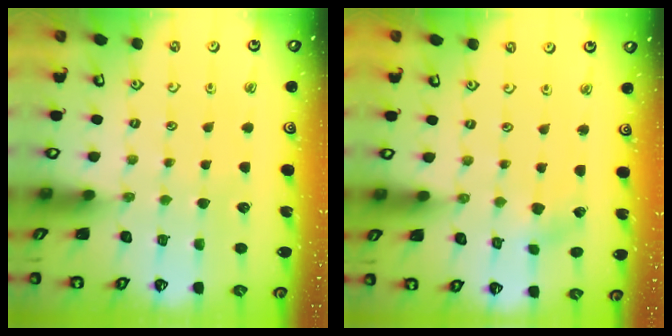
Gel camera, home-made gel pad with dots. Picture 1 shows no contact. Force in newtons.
{"total": 2.0, "press": 1.9, "slide": 0.6}